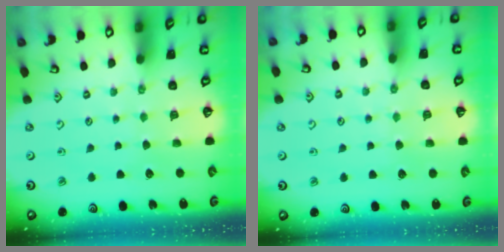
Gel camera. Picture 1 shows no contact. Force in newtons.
{"total": 4.3, "press": 4.3, "slide": 0.6}